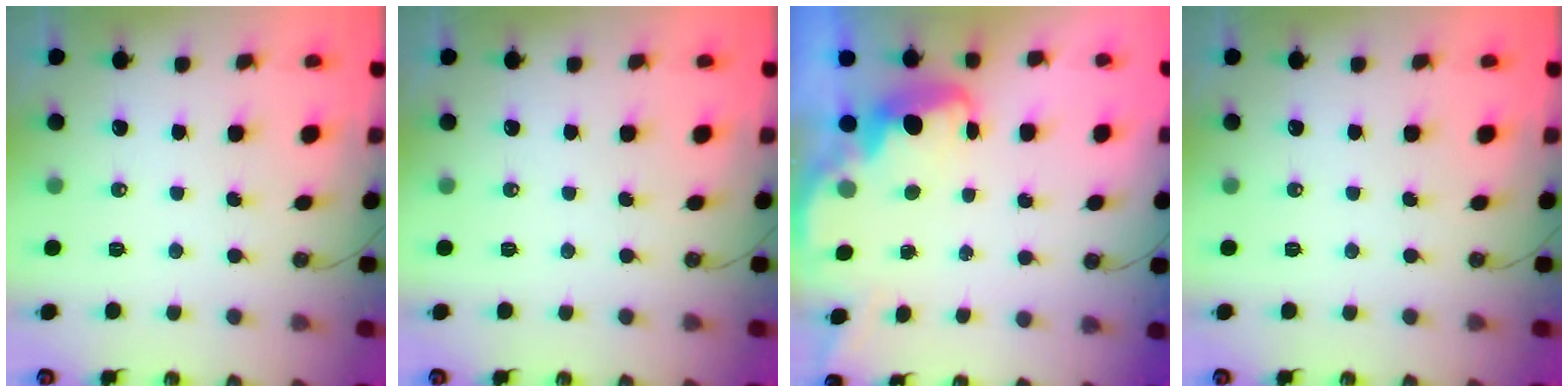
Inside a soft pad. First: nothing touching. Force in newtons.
{"total": 0.0}
{"total": 2.6, "press": 2.6, "slide": 0.4}
{"total": 0.0}